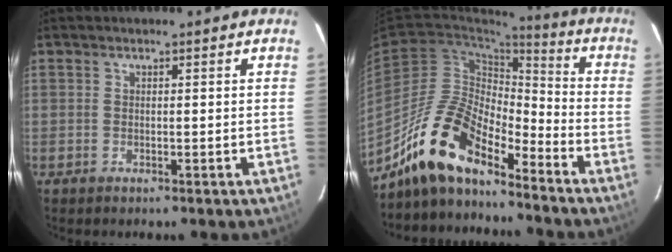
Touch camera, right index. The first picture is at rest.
{"total": 15.7, "force": [-12.6, 4.8, 7.9], "torque": [-0.153, 0.002, -0.245]}